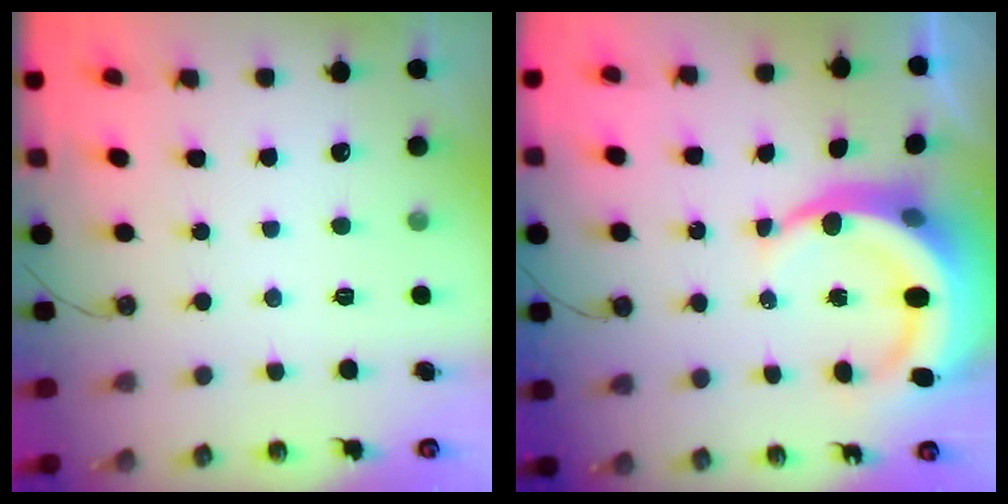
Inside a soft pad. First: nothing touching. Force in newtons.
{"total": 12.2, "press": 12.0, "slide": 2.3}